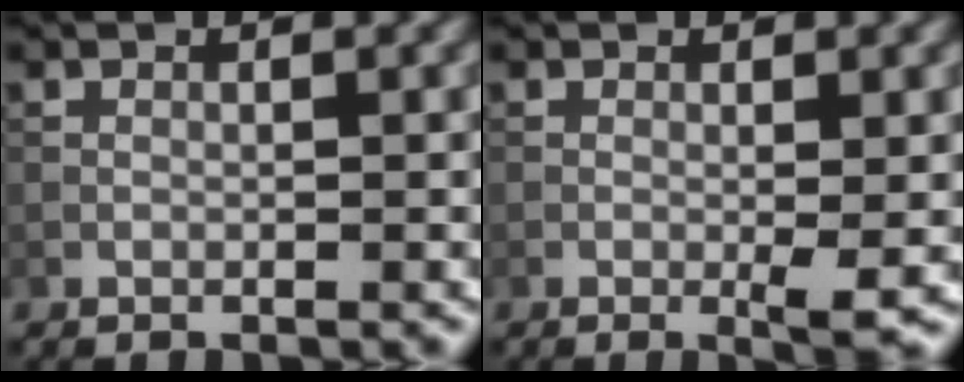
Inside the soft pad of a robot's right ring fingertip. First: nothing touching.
{"total": 1.6, "force": [-0.3, 0.1, 1.5], "torque": [-0.026, -0.004, -0.007]}